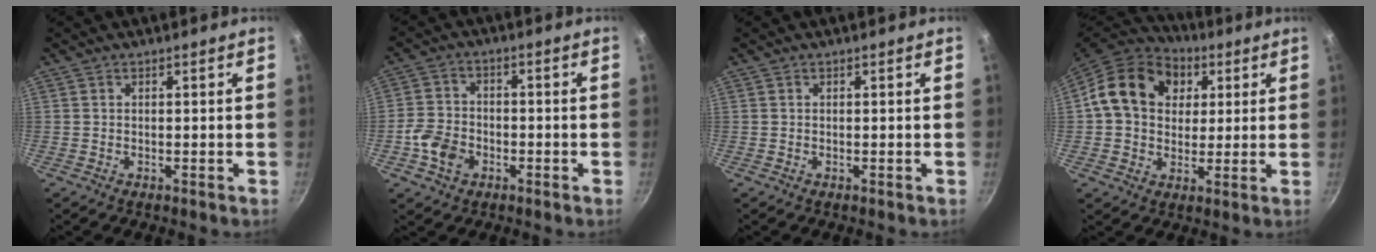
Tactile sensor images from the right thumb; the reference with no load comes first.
{"total": 6.7, "force": [-2.7, 5.1, 3.4], "torque": [-0.058, 0.021, -0.058]}
{"total": 0.0}
{"total": 17.2, "force": [4.6, 13.6, 9.4], "torque": [-0.150, 0.015, 0.065]}